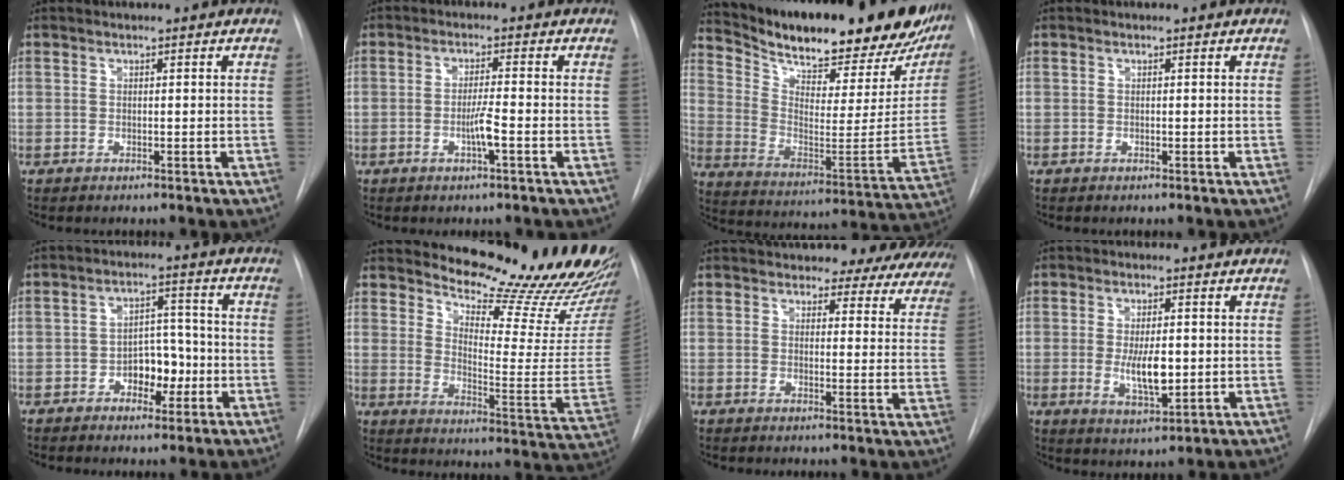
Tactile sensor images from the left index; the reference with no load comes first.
{"total": 3.2, "force": [-1.2, -0.1, 3.0], "torque": [-0.057, -0.005, -0.025]}
{"total": 30.9, "force": [25.6, 7.5, 15.5], "torque": [-0.259, -0.058, 0.351]}
{"total": 0.0}
{"total": 6.2, "force": [-2.2, 3.8, 4.4], "torque": [-0.059, 0.016, -0.035]}
{"total": 23.4, "force": [21.8, 3.9, 7.7], "torque": [-0.106, -0.127, 0.261]}
{"total": 16.9, "force": [15.5, 5.3, 4.4], "torque": [-0.034, -0.031, 0.158]}
{"total": 6.5, "force": [-0.4, 2.4, 6.0], "torque": [-0.106, -0.013, -0.003]}